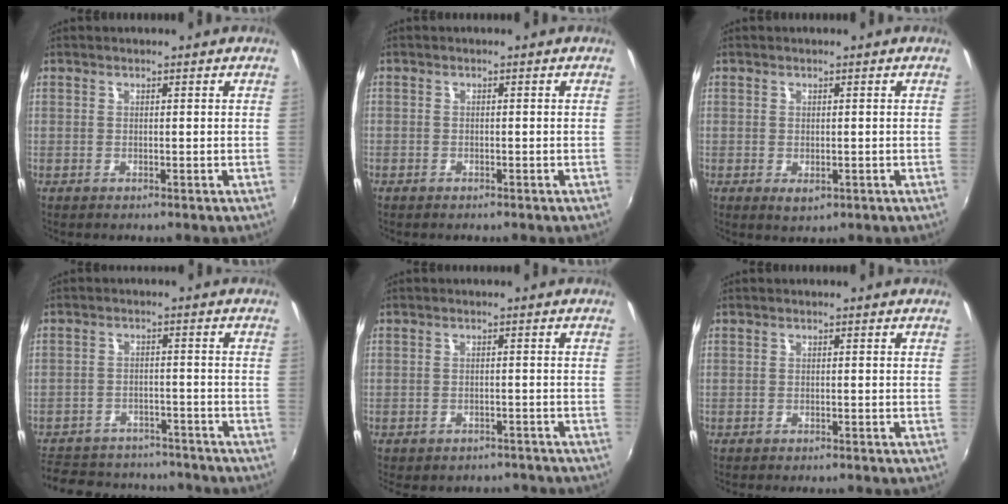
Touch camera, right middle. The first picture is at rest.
{"total": 1.1, "force": [-0.8, 0.7, 0.0], "torque": [-0.004, 0.003, -0.013]}
{"total": 2.0, "force": [-0.4, 1.3, 1.4], "torque": [-0.024, -0.005, -0.003]}
{"total": 18.2, "force": [-15.1, 7.9, 6.2], "torque": [-0.154, 0.021, -0.203]}
{"total": 7.1, "force": [-6.2, 2.9, 1.9], "torque": [-0.045, -0.011, -0.076]}
{"total": 2.3, "force": [-2.2, 0.5, 0.8], "torque": [-0.024, -0.014, -0.034]}